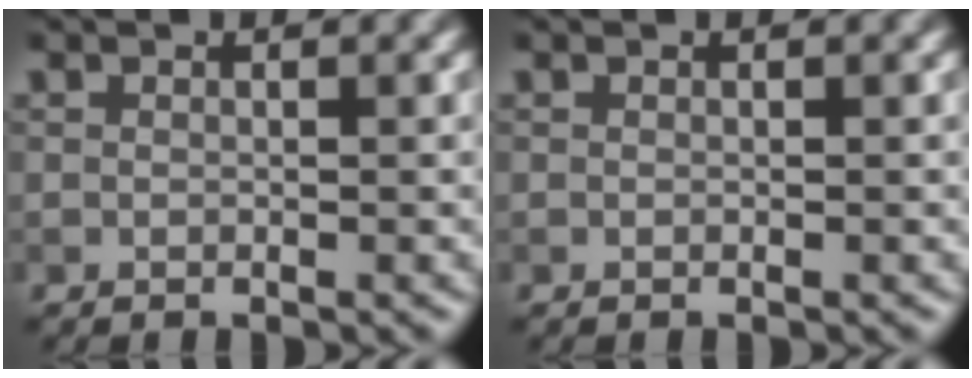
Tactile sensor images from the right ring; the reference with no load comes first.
{"total": 0.0}